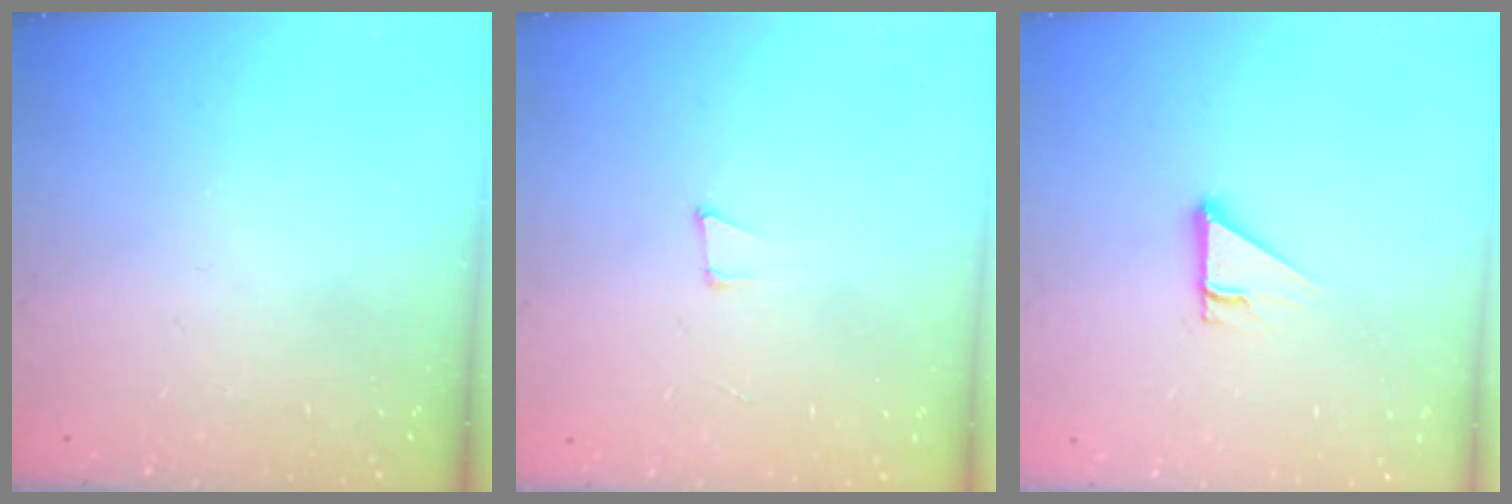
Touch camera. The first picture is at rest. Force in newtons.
{"total": 4.2, "press": 3.2, "slide": 2.7}
{"total": 2.7, "press": 2.7, "slide": 0.0}